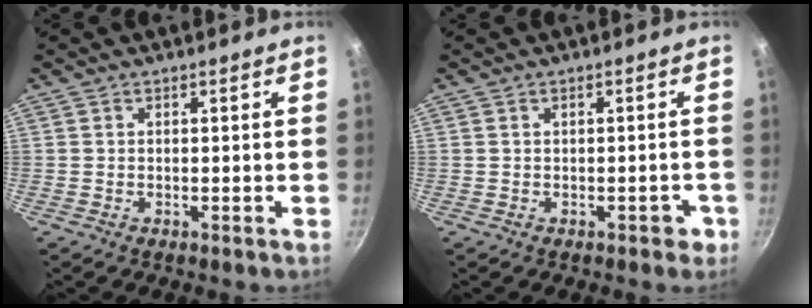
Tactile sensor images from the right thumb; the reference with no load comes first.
{"total": 2.4, "force": [-1.1, 1.5, 1.5], "torque": [0.002, 0.021, -0.004]}